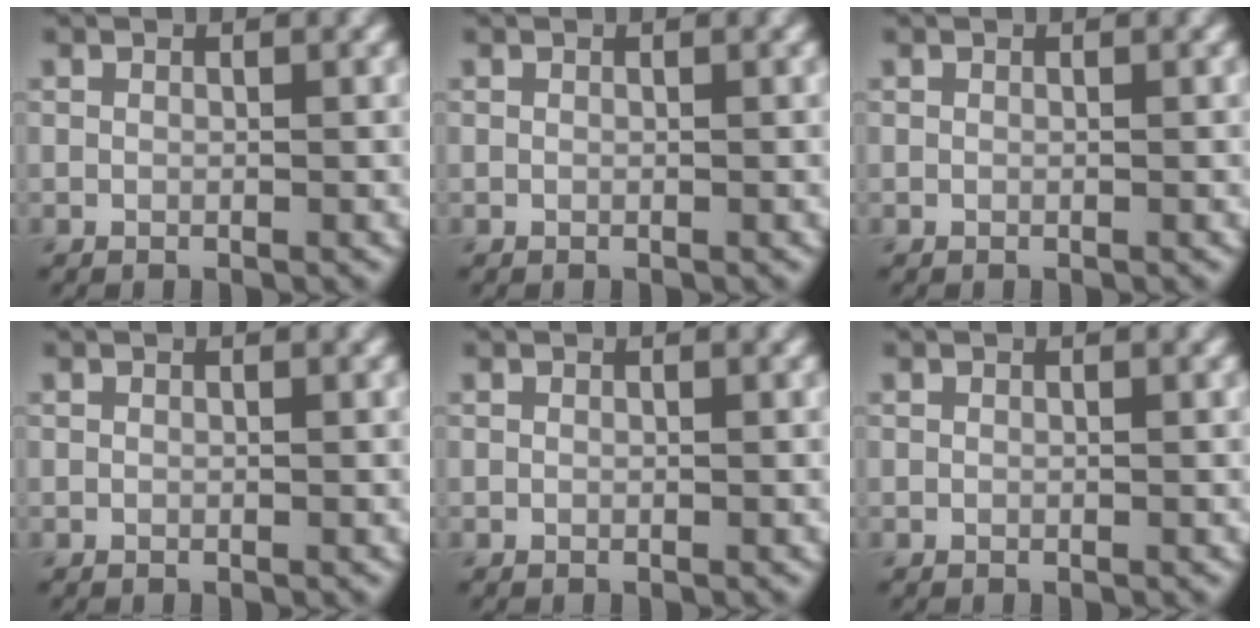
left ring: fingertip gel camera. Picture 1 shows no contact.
{"total": 0.0}
{"total": 0.0}
{"total": 0.0}
{"total": 0.0}
{"total": 0.0}